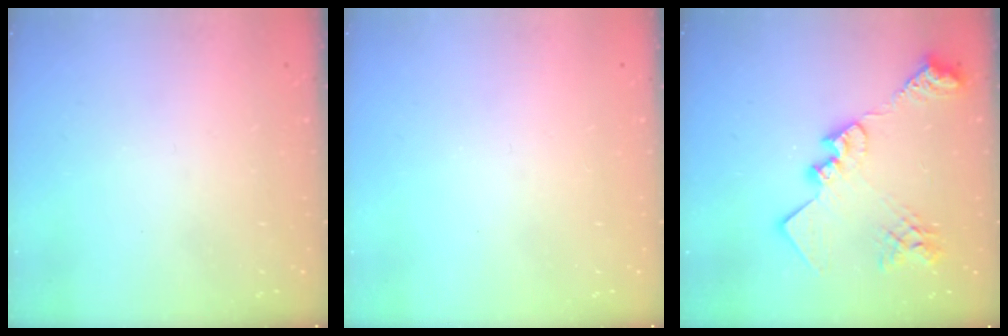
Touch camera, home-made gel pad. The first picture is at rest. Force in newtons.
{"total": 0.0}
{"total": 21.9, "press": 21.8, "slide": 2.0}